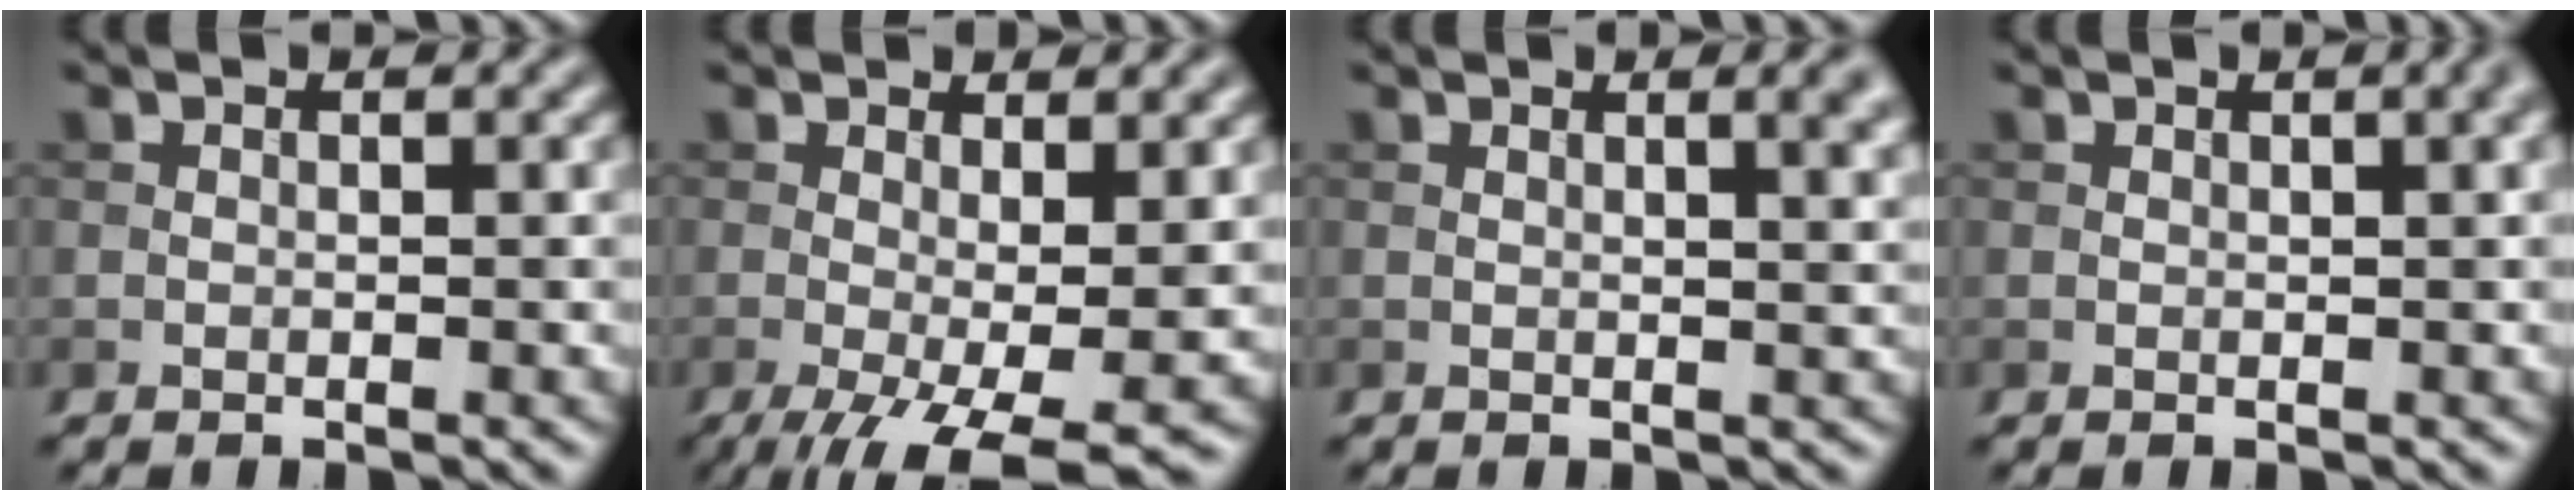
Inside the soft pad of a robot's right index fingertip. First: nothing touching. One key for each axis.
{"total": 7.4, "fx": -2.3, "fy": 2.1, "fz": 6.7, "tx": -0.114, "ty": -0.019, "tz": -0.028}
{"total": 3.5, "fx": 1.6, "fy": 1.4, "fz": 2.8, "tx": -0.014, "ty": 0.008, "tz": 0.012}
{"total": 2.4, "fx": 1.0, "fy": 0.8, "fz": 2.0, "tx": -0.016, "ty": 0.005, "tz": 0.010}